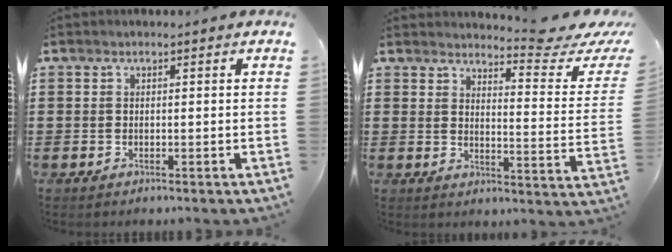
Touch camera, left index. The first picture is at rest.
{"total": 5.6, "force": [5.0, -0.2, 2.6], "torque": [-0.042, -0.041, 0.076]}